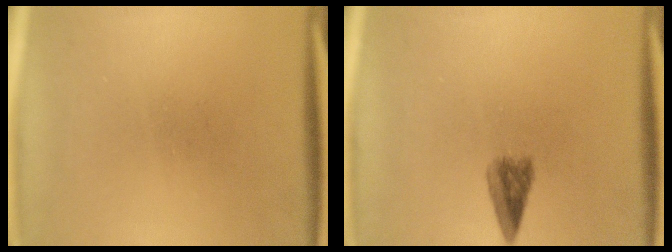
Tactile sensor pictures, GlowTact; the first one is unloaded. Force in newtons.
{"total": 3.0}